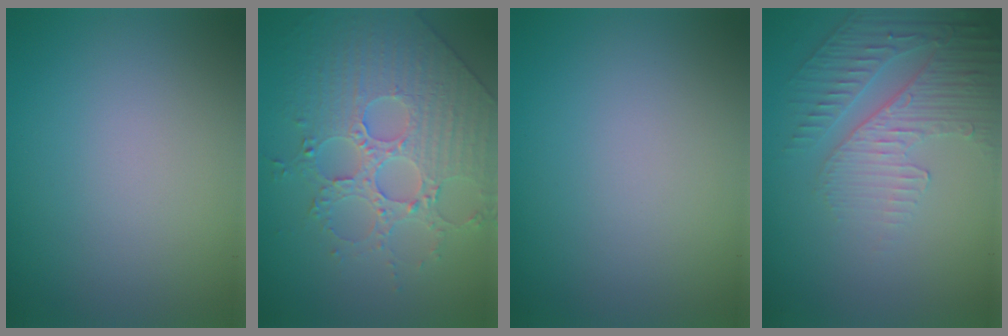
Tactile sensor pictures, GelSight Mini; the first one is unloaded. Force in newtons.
{"total": 4.5, "press": 4.5, "slide": 0.7}
{"total": 0.0}
{"total": 5.0, "press": 3.4, "slide": 3.7}